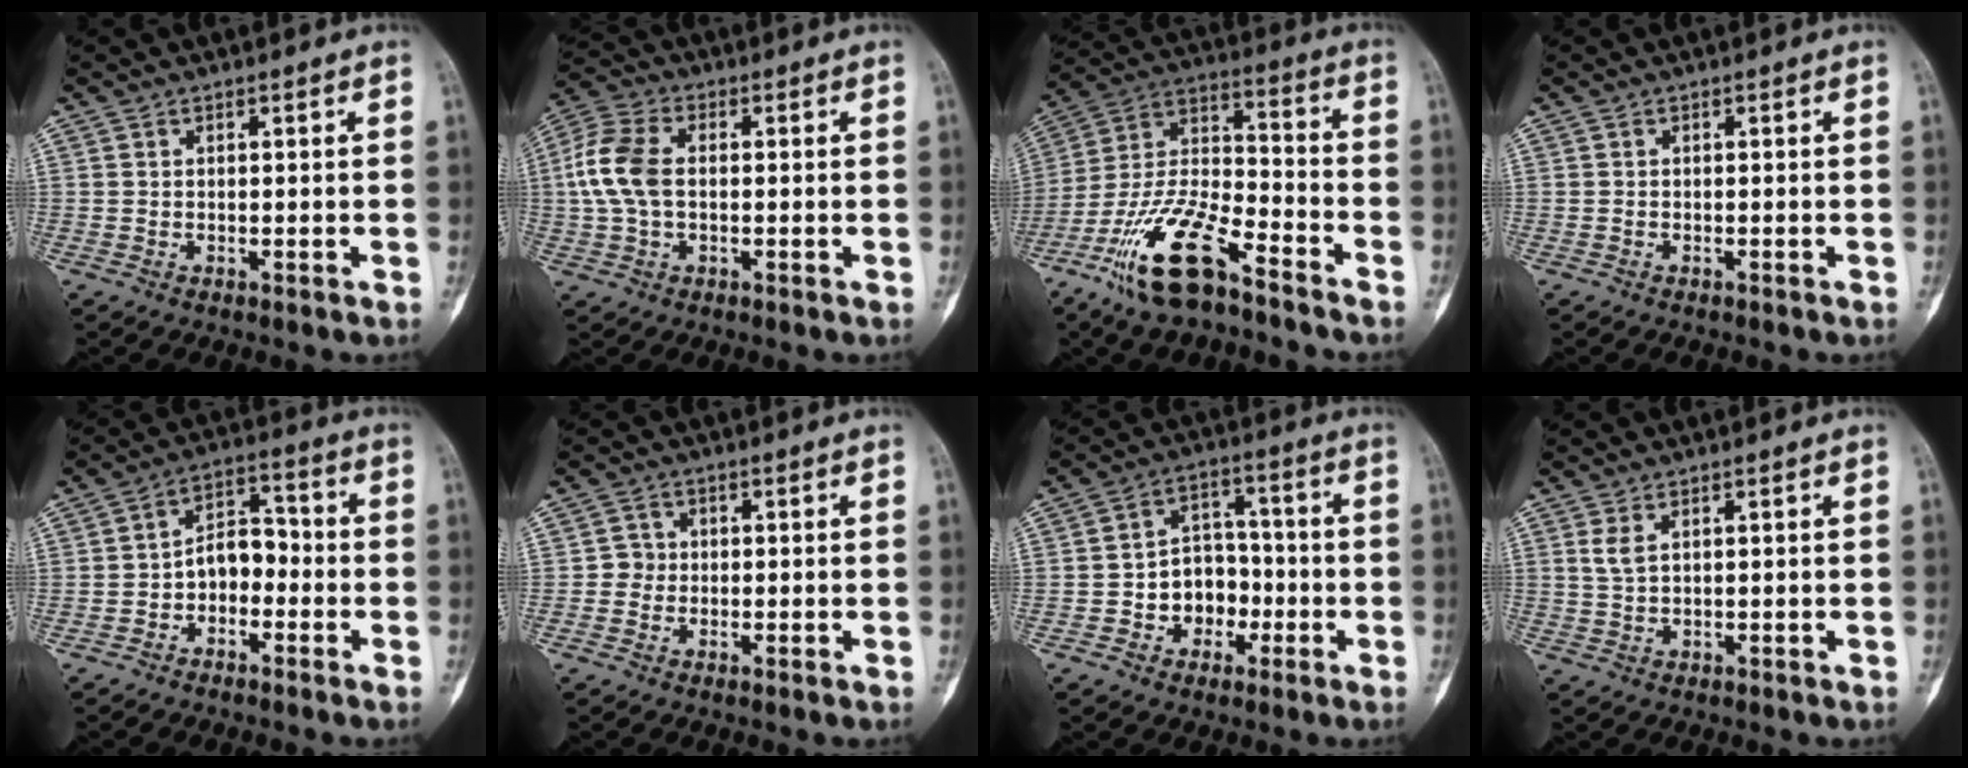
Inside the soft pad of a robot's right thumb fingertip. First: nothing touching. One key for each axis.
{"total": 9.6, "fx": 0.3, "fy": 6.0, "fz": 7.5, "tx": -0.173, "ty": 0.021, "tz": 0.000}
{"total": 17.3, "fx": -11.2, "fy": 5.5, "fz": 12.0, "tx": -0.236, "ty": 0.067, "tz": -0.211}
{"total": 0.0}
{"total": 7.0, "fx": -2.1, "fy": 4.9, "fz": 4.6, "tx": -0.051, "ty": 0.040, "tz": -0.049}
{"total": 2.3, "fx": -0.3, "fy": 2.2, "fz": 0.4, "tx": 0.008, "ty": 0.009, "tz": -0.013}
{"total": 8.5, "fx": -2.6, "fy": 7.0, "fz": 4.1, "tx": -0.015, "ty": 0.042, "tz": -0.046}
{"total": 2.1, "fx": 0.9, "fy": 0.9, "fz": 1.7, "tx": -0.040, "ty": 0.003, "tz": 0.028}